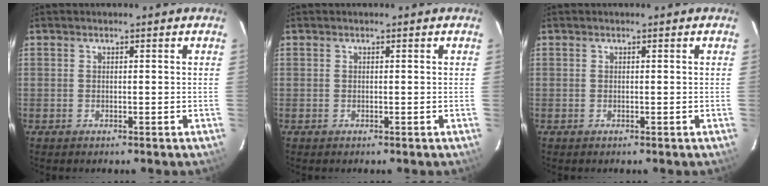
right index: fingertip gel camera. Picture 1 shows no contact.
{"total": 0.0}
{"total": 0.0}